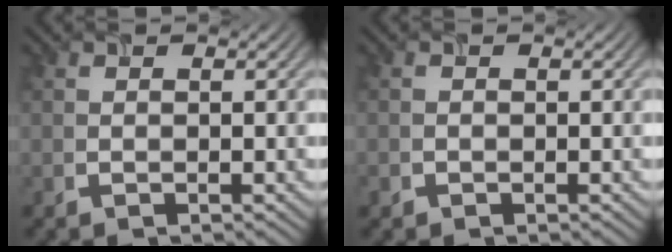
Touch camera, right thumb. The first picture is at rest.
{"total": 0.7, "force": [-0.4, 0.6, 0.0], "torque": [0.002, -0.007, -0.008]}